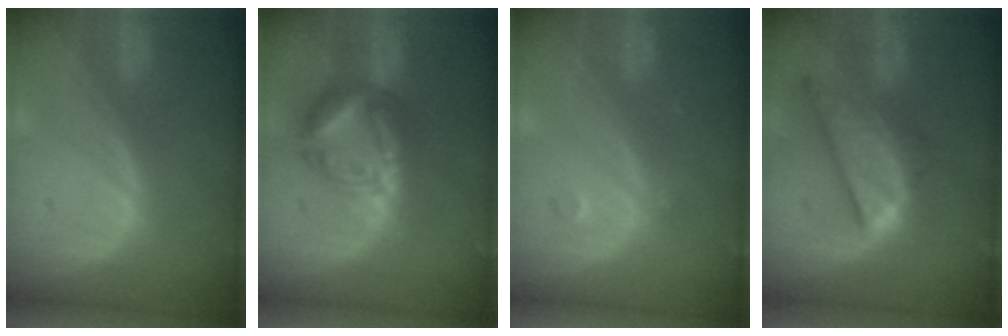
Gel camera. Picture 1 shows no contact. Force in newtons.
{"total": 7.3, "press": 7.3, "slide": 0.6}
{"total": 1.5, "press": 1.5, "slide": 0.1}
{"total": 8.6, "press": 7.3, "slide": 4.5}